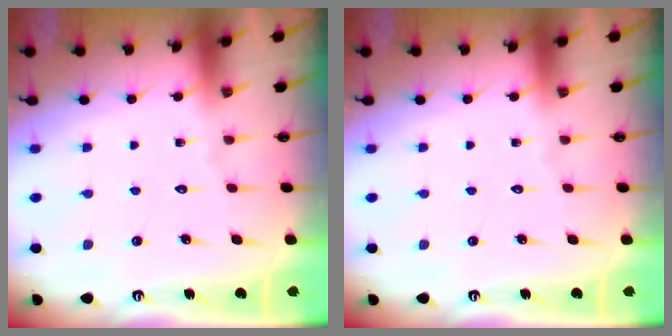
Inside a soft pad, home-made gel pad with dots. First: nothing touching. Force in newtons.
{"total": 0.0}